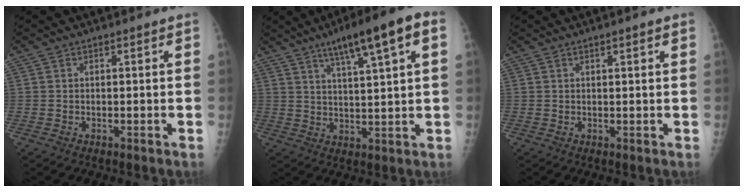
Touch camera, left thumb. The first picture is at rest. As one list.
[{"total": 12.7, "force": [6.1, 1.8, 11.0], "torque": [-0.167, -0.002, 0.093]}, {"total": 1.4, "force": [0.8, 0.2, 1.2], "torque": [-0.019, -0.001, 0.012]}]